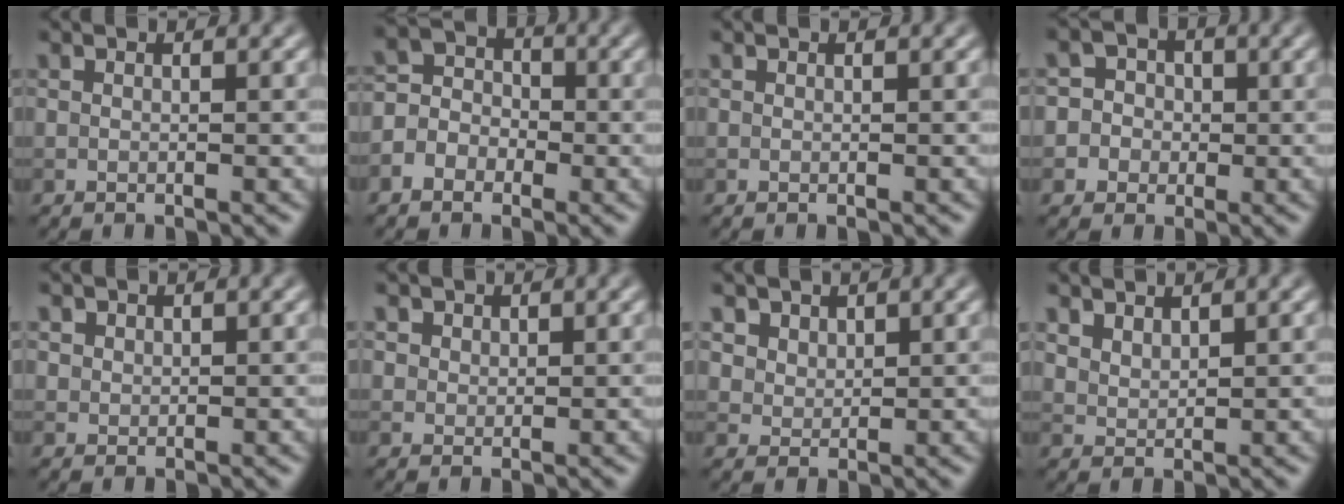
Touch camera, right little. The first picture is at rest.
{"total": 4.0, "force": [-1.6, 3.4, 1.5], "torque": [-0.002, 0.010, -0.038]}
{"total": 0.0}
{"total": 4.9, "force": [-0.2, 4.8, 0.9], "torque": [0.010, 0.026, -0.024]}
{"total": 1.0, "force": [0.6, 0.8, 0.1], "torque": [-0.001, -0.006, 0.020]}
{"total": 2.1, "force": [1.3, 1.5, 0.6], "torque": [-0.018, -0.003, 0.029]}
{"total": 3.3, "force": [2.2, 2.2, 1.1], "torque": [-0.042, -0.007, 0.055]}
{"total": 2.0, "force": [1.8, 0.7, 0.6], "torque": [-0.014, 0.000, 0.044]}